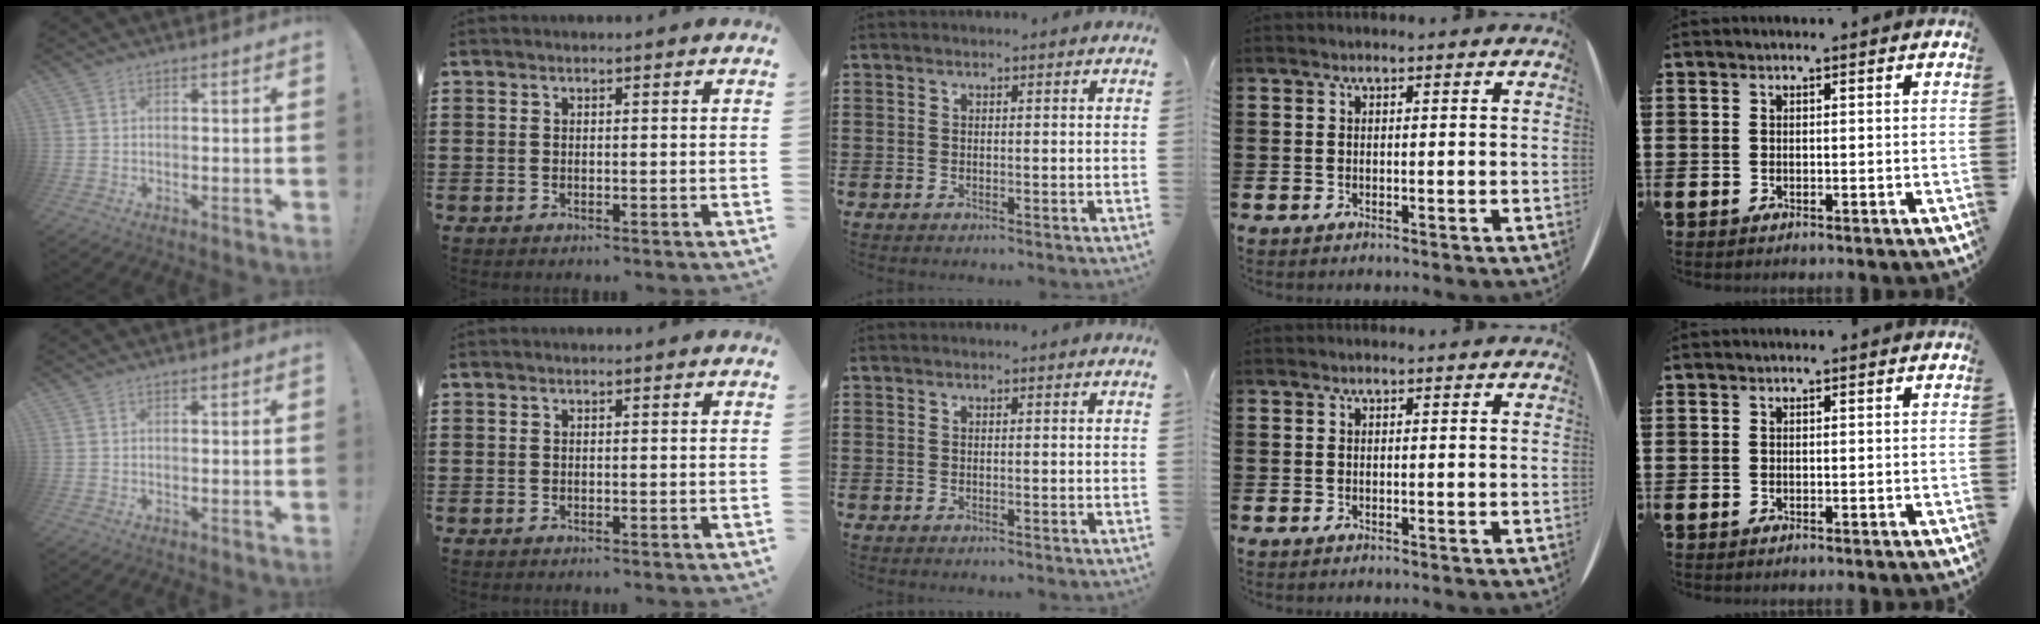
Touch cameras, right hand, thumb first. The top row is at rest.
{}